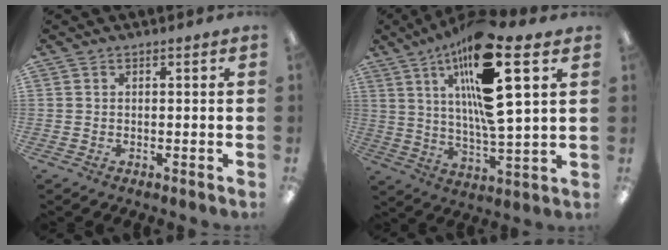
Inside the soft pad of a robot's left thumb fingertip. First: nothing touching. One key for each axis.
{"total": 20.3, "fx": 10.1, "fy": 4.7, "fz": 17.0, "tx": -0.300, "ty": -0.049, "tz": 0.151}